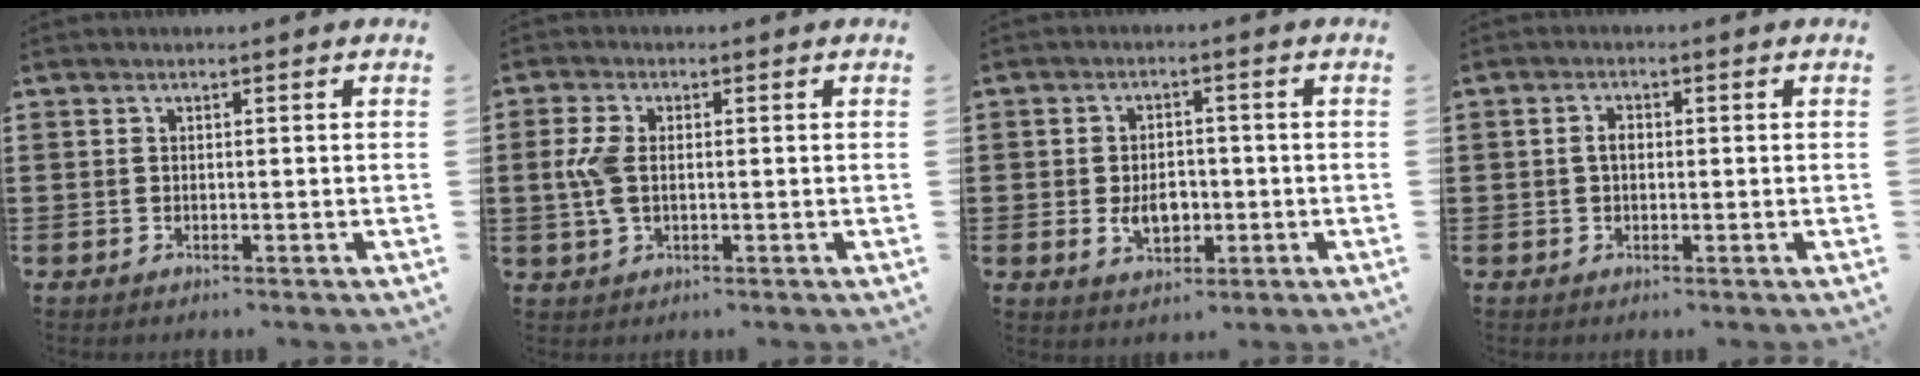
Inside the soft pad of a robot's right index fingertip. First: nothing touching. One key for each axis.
{"total": 5.0, "fx": 0.1, "fy": 2.8, "fz": 4.2, "tx": -0.120, "ty": -0.005, "tz": -0.009}
{"total": 4.6, "fx": -0.9, "fy": 3.0, "fz": 3.4, "tx": -0.057, "ty": 0.003, "tz": -0.017}
{"total": 2.0, "fx": 0.0, "fy": 1.2, "fz": 1.6, "tx": -0.033, "ty": 0.006, "tz": -0.001}